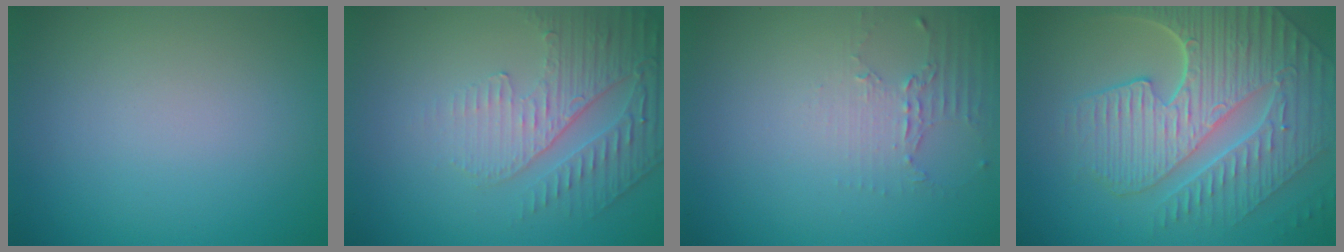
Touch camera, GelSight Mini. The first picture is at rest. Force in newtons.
{"total": 4.9, "press": 3.2, "slide": 3.7}
{"total": 2.0, "press": 1.5, "slide": 1.4}
{"total": 9.2, "press": 6.2, "slide": 6.8}